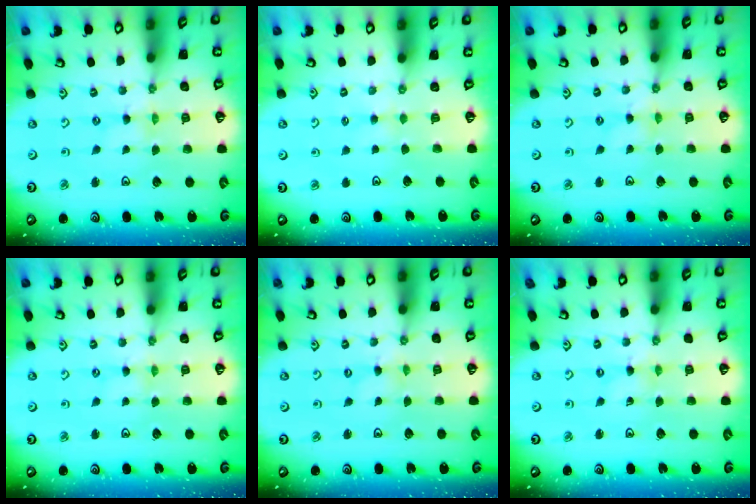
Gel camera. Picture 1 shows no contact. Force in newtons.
{"total": 1.9, "press": 1.9, "slide": 0.3}
{"total": 0.6, "press": 0.6, "slide": 0.2}
{"total": 0.8, "press": 0.8, "slide": 0.2}
{"total": 0.0}
{"total": 0.0}